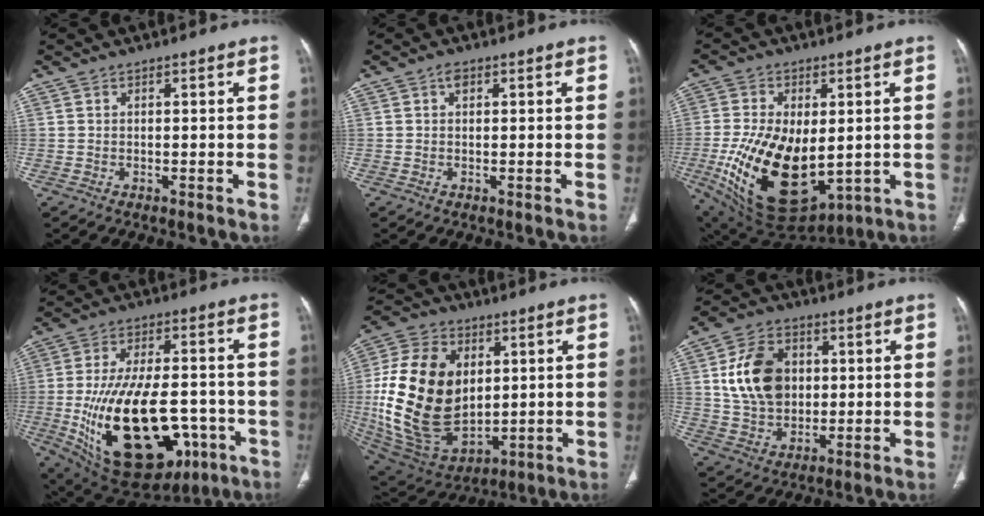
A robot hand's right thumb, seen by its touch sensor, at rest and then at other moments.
{"total": 1.4, "force": [0.5, 0.9, 0.9], "torque": [-0.004, 0.004, 0.006]}
{"total": 21.7, "force": [-2.4, 12.4, 17.7], "torque": [-0.326, -0.022, -0.006]}
{"total": 28.3, "force": [-7.5, 15.2, 22.7], "torque": [-0.404, 0.002, -0.085]}
{"total": 26.5, "force": [1.8, 17.8, 19.7], "torque": [-0.383, -0.012, 0.055]}
{"total": 13.7, "force": [2.2, 10.3, 8.8], "torque": [-0.130, 0.000, 0.044]}